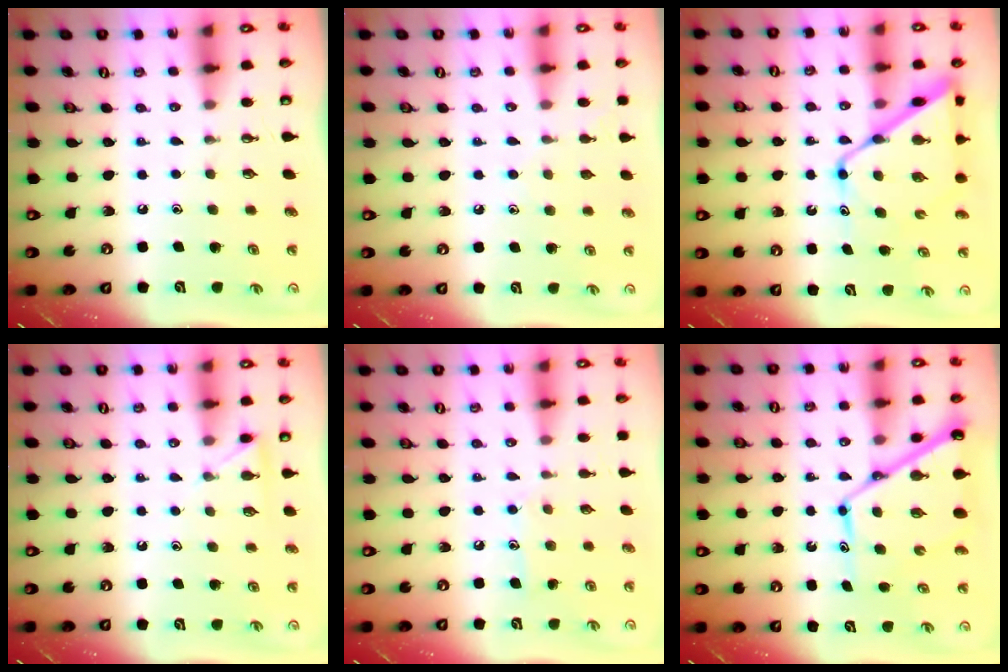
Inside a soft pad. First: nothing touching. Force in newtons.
{"total": 5.5, "press": 5.5, "slide": 0.5}
{"total": 14.0, "press": 14.0, "slide": 0.9}
{"total": 4.8, "press": 4.7, "slide": 0.5}
{"total": 7.1, "press": 7.1, "slide": 0.6}
{"total": 13.9, "press": 13.8, "slide": 1.4}